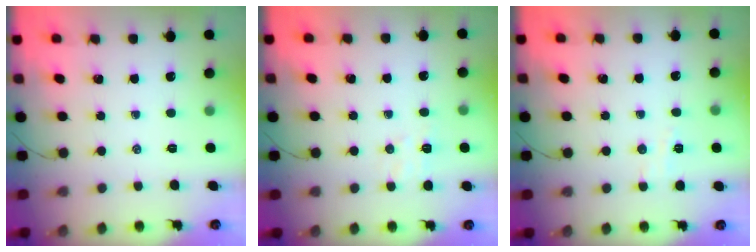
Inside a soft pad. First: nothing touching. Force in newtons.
{"total": 5.8, "press": 5.7, "slide": 1.0}
{"total": 3.4, "press": 3.3, "slide": 1.1}